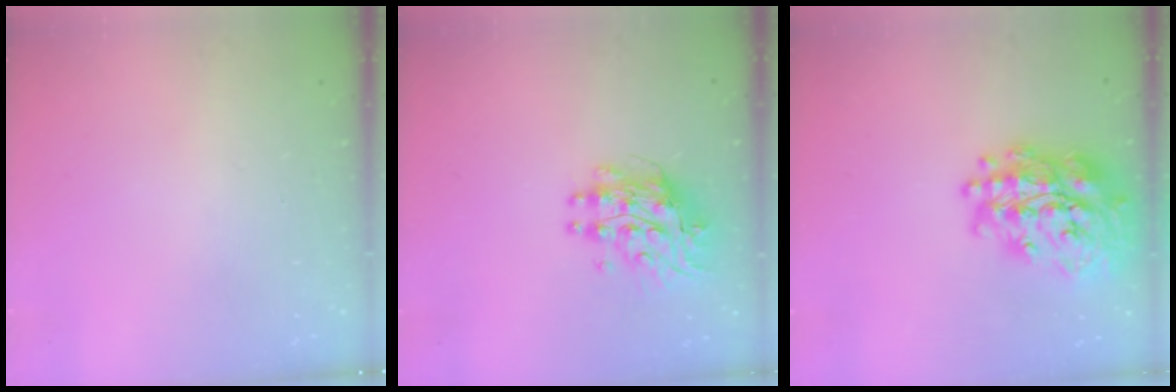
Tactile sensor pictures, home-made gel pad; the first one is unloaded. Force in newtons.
{"total": 9.8, "press": 9.7, "slide": 0.8}
{"total": 25.9, "press": 25.8, "slide": 2.3}